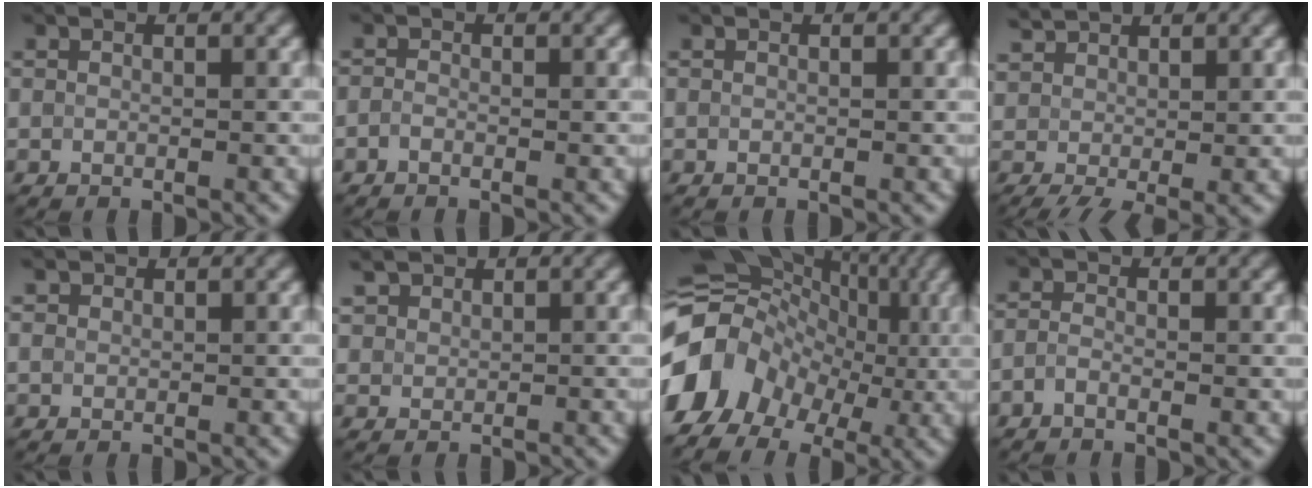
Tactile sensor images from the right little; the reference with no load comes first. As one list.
[{"total": 0.7, "force": [-0.6, 0.0, 0.4], "torque": [-0.014, 0.002, -0.015]}, {"total": 0.0}, {"total": 3.8, "force": [0.4, 2.4, 3.0], "torque": [-0.080, 0.004, 0.010]}, {"total": 1.0, "force": [0.7, 0.6, 0.3], "torque": [-0.010, 0.003, 0.011]}, {"total": 2.3, "force": [1.8, 1.4, 0.3], "torque": [-0.019, 0.004, 0.032]}, {"total": 12.1, "force": [-1.6, 9.5, 7.2], "torque": [-0.155, 0.007, -0.034]}, {"total": 1.0, "force": [-0.8, -0.1, 0.6], "torque": [-0.022, 0.003, -0.020]}]